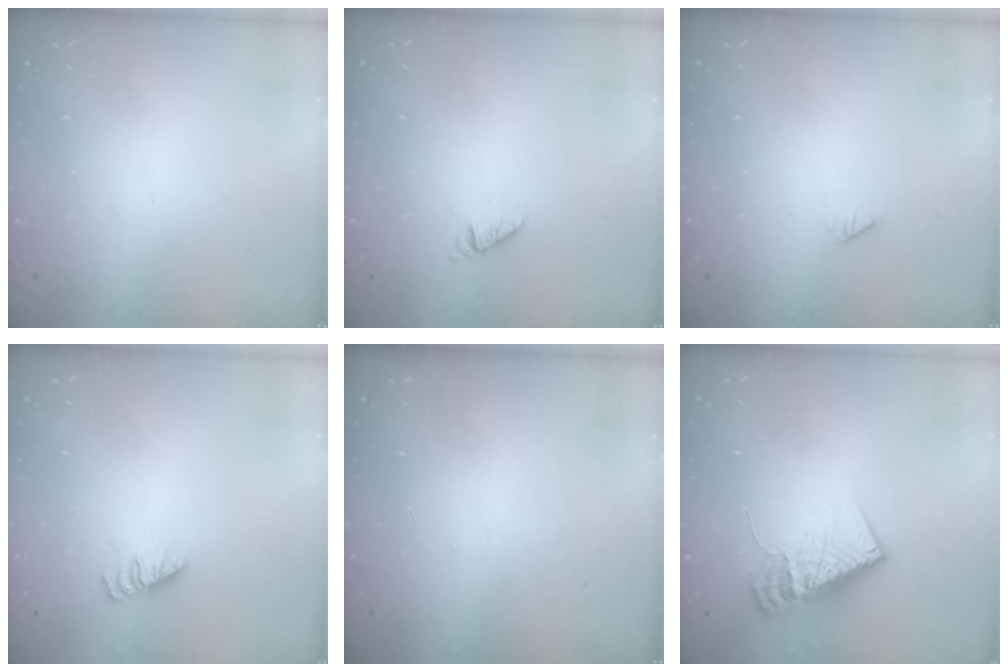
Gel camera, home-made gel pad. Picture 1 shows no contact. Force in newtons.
{"total": 0.8, "press": 0.8, "slide": 0.1}
{"total": 0.0}
{"total": 1.2, "press": 1.1, "slide": 0.2}
{"total": 0.0}
{"total": 12.0, "press": 11.9, "slide": 1.2}